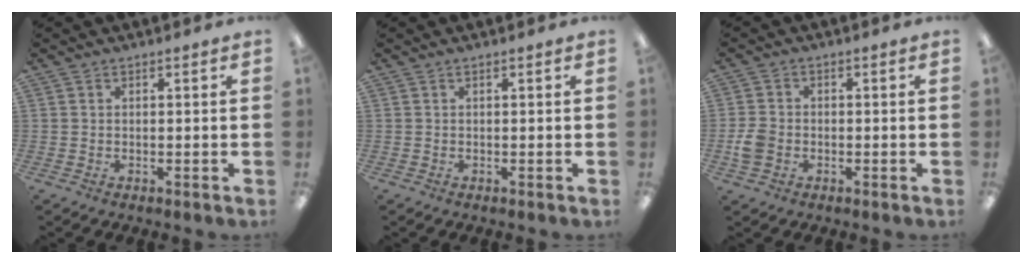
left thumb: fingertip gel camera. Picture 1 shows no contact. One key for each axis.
{"total": 0.0}
{"total": 4.7, "fx": -1.4, "fy": 3.7, "fz": 2.6, "tx": -0.046, "ty": 0.009, "tz": -0.024}